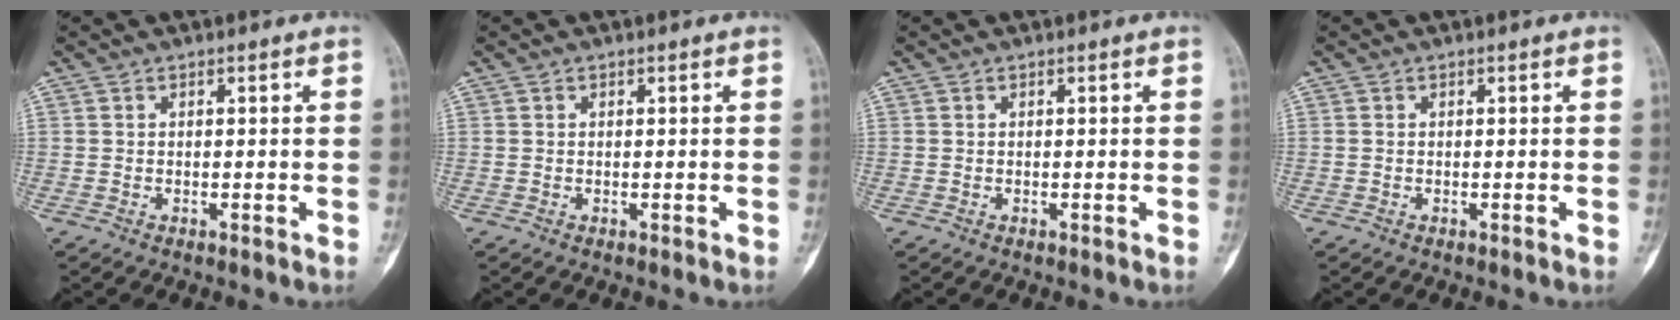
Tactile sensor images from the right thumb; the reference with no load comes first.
{"total": 0.0}
{"total": 0.0}
{"total": 0.0}